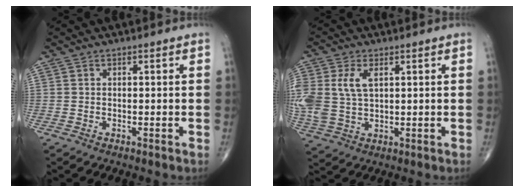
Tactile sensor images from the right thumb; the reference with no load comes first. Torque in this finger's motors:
{"motor_torque": [0.28, 0.28, 1.06, 0.31, 0.13]}